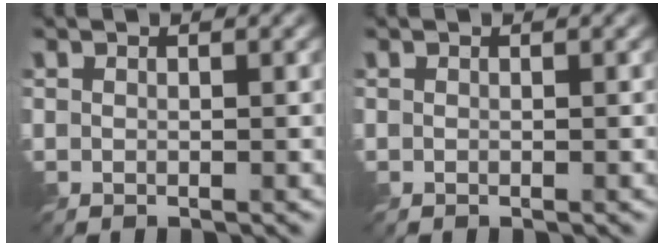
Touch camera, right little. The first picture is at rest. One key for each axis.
{"total": 0.0}